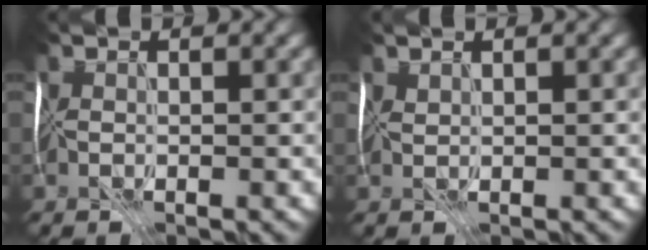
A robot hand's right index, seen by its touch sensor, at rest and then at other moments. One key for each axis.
{"total": 0.8, "fx": 0.8, "fy": 0.1, "fz": 0.1, "tx": -0.004, "ty": 0.002, "tz": 0.022}